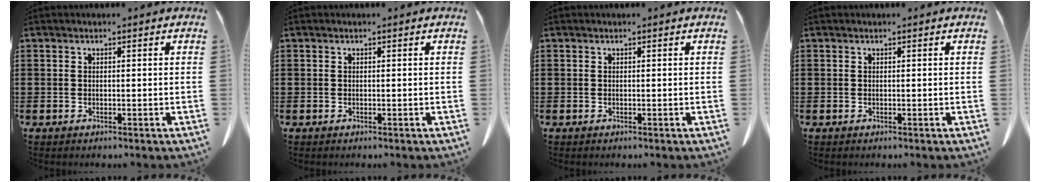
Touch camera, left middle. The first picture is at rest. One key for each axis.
{"total": 0.0}
{"total": 0.0}
{"total": 0.0}